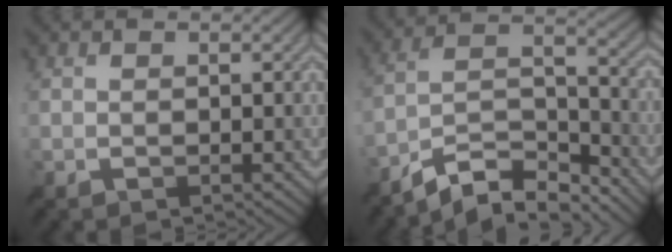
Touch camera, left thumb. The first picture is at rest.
{"total": 9.8, "force": [-8.2, 2.4, 4.7], "torque": [-0.086, 0.008, -0.159]}